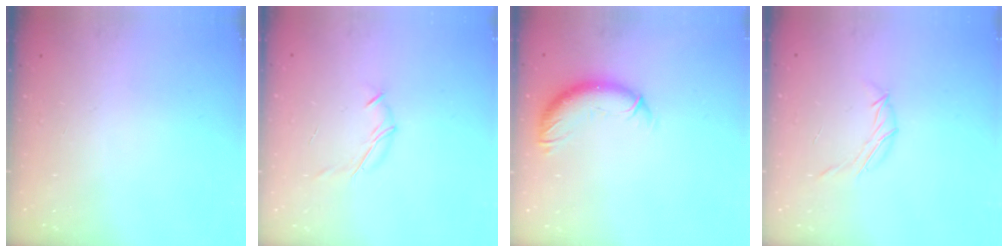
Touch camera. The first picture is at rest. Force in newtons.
{"total": 7.1, "press": 7.0, "slide": 1.5}
{"total": 10.3, "press": 10.2, "slide": 1.4}
{"total": 6.1, "press": 5.9, "slide": 1.4}